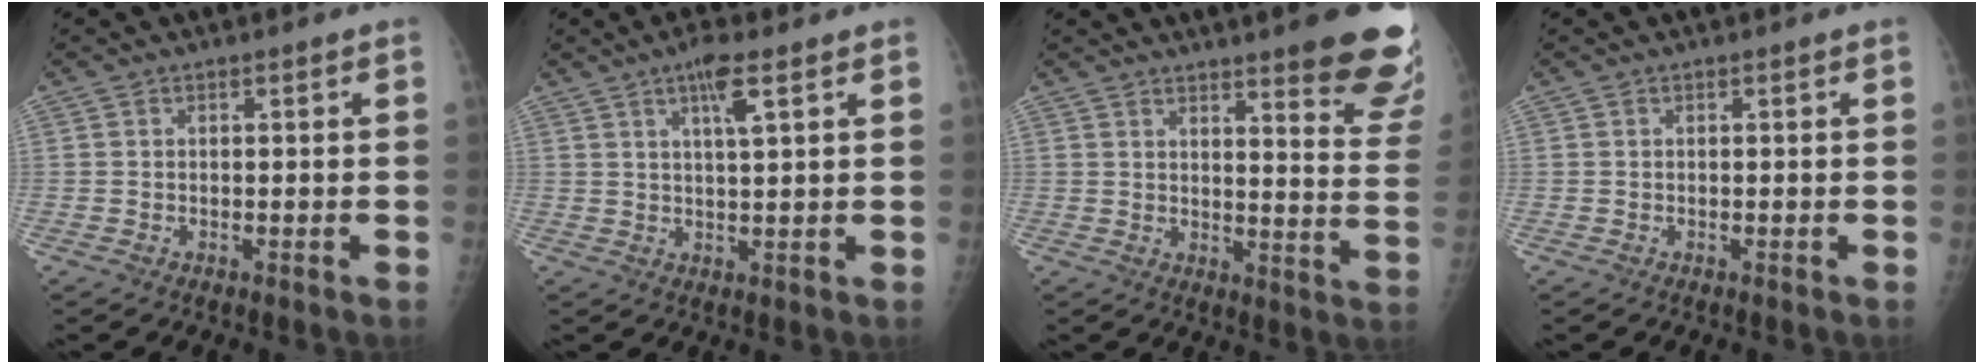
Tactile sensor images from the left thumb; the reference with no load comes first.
{"total": 5.2, "force": [2.6, 0.7, 4.4], "torque": [-0.078, -0.008, 0.044]}
{"total": 17.4, "force": [12.1, 2.7, 12.1], "torque": [-0.121, -0.077, 0.144]}
{"total": 0.0}